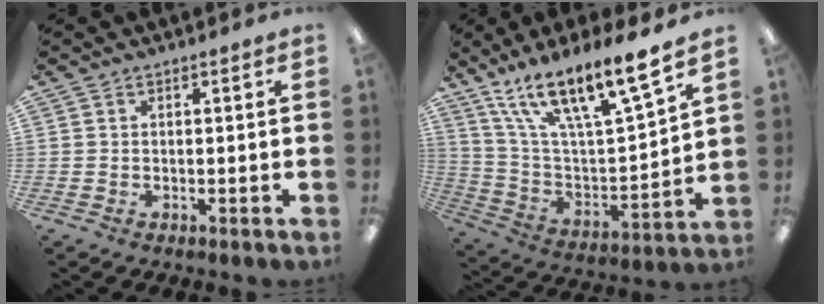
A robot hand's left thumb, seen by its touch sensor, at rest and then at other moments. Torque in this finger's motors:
{"motor_torque": [0.69, 0.26, 1.69, -1.08, 0.40]}